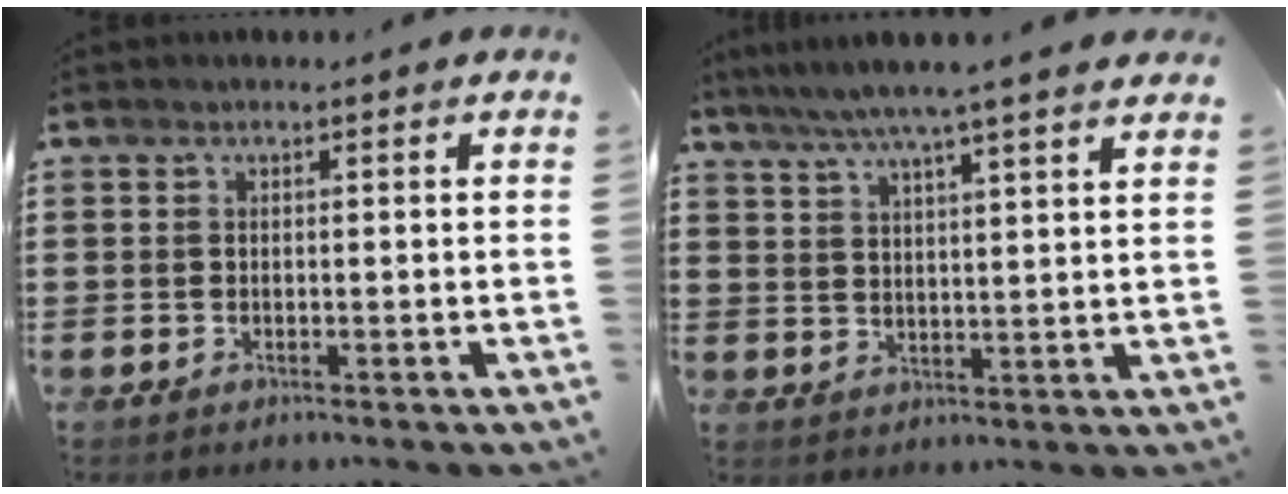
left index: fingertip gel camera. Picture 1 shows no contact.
{"total": 5.6, "force": [4.7, -0.7, 2.9], "torque": [-0.072, -0.020, 0.079]}